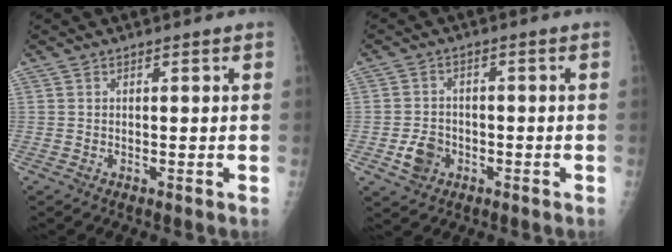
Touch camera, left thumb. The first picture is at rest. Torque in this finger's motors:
{"motor_torque": [-0.18, 0.20, 0.08, 0.00, 0.00]}